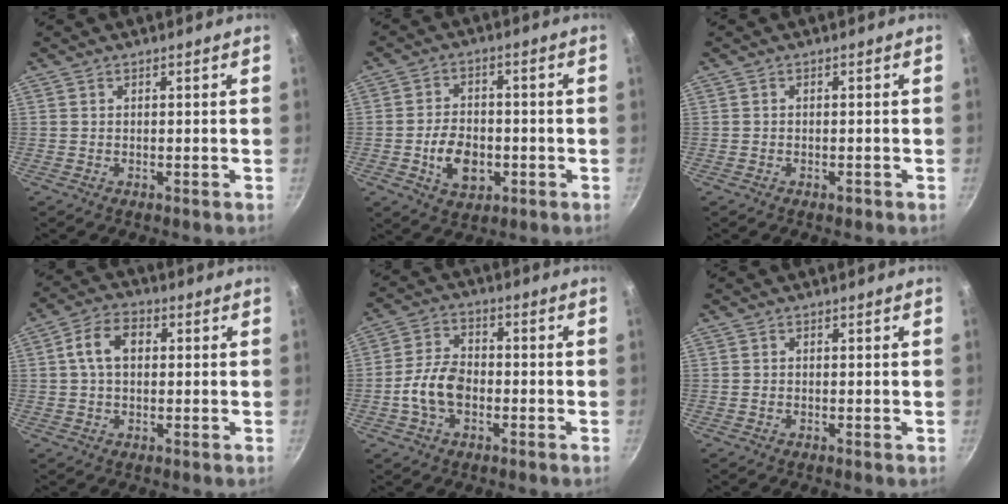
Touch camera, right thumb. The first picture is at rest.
{"total": 8.8, "force": [-2.3, 6.0, 6.0], "torque": [-0.081, 0.014, -0.036]}
{"total": 1.0, "force": [-0.6, 0.6, 0.6], "torque": [-0.011, 0.004, -0.008]}
{"total": 7.2, "force": [1.0, 4.8, 5.3], "torque": [-0.079, 0.018, 0.009]}
{"total": 8.5, "force": [-2.2, 5.5, 6.1], "torque": [-0.102, 0.029, -0.048]}
{"total": 0.0}